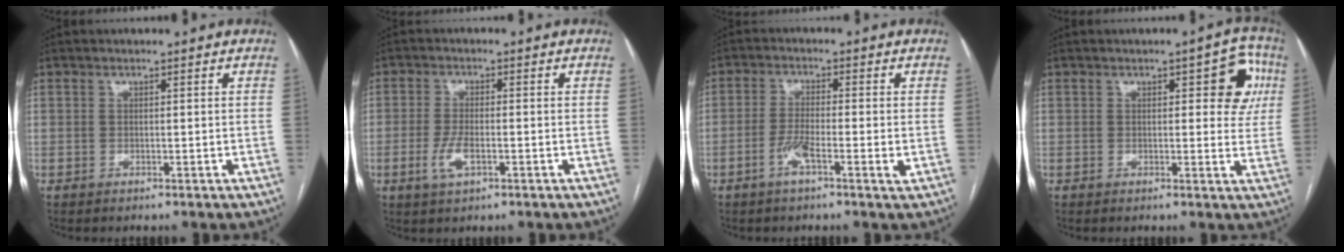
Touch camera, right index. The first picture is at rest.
{"total": 4.1, "force": [-1.5, 1.2, 3.6], "torque": [-0.079, -0.003, -0.026]}
{"total": 5.0, "force": [-1.9, 0.5, 4.6], "torque": [-0.088, -0.004, -0.038]}
{"total": 6.9, "force": [2.1, 2.7, 6.0], "torque": [-0.048, 0.017, 0.018]}